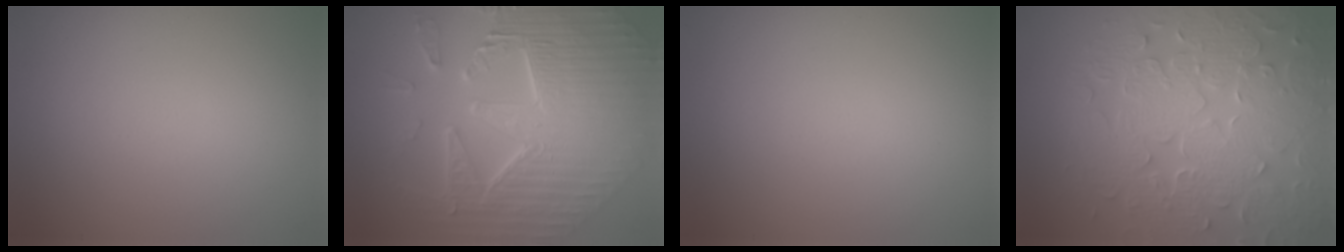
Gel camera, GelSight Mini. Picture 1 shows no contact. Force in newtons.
{"total": 11.1, "press": 7.7, "slide": 8.0}
{"total": 0.0}
{"total": 8.8, "press": 6.4, "slide": 6.0}